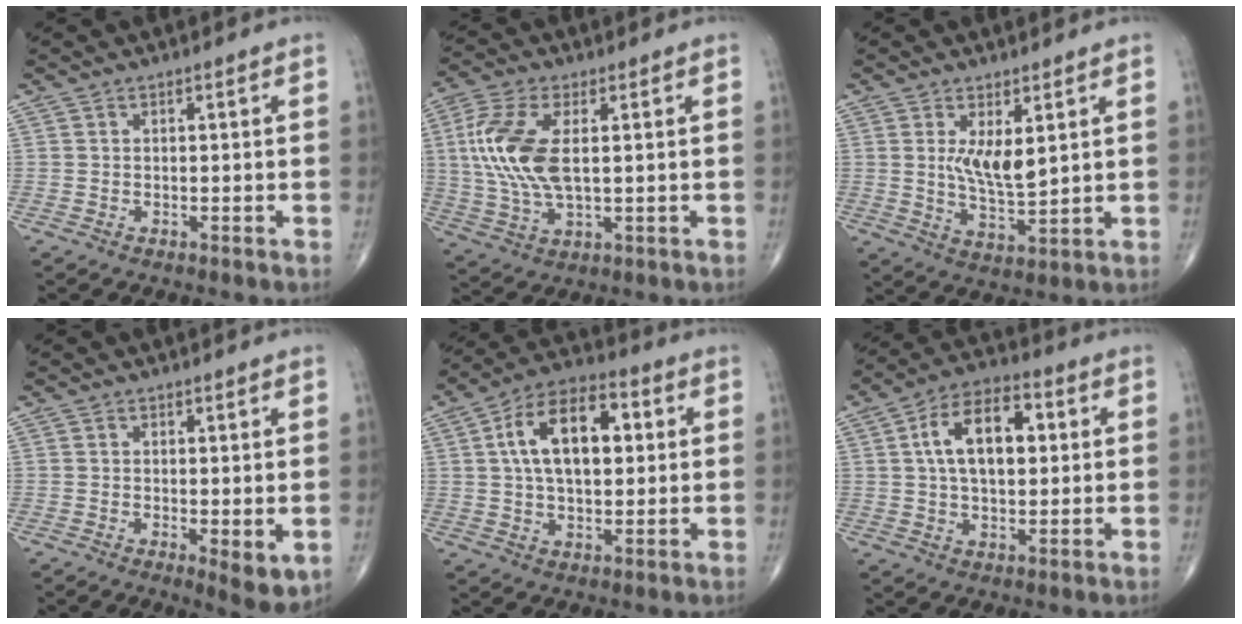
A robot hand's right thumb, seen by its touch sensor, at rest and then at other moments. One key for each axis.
{"total": 13.4, "fx": 1.8, "fy": 6.4, "fz": 11.6, "tx": -0.266, "ty": 0.000, "tz": 0.039}
{"total": 7.0, "fx": 2.1, "fy": 2.7, "fz": 6.1, "tx": -0.102, "ty": -0.028, "tz": 0.048}
{"total": 5.1, "fx": -0.8, "fy": 1.7, "fz": 4.7, "tx": -0.069, "ty": -0.017, "tz": -0.009}
{"total": 15.3, "fx": 3.0, "fy": 8.5, "fz": 12.3, "tx": -0.195, "ty": 0.018, "tz": 0.046}
{"total": 13.2, "fx": 2.5, "fy": 7.4, "fz": 10.6, "tx": -0.167, "ty": 0.017, "tz": 0.036}